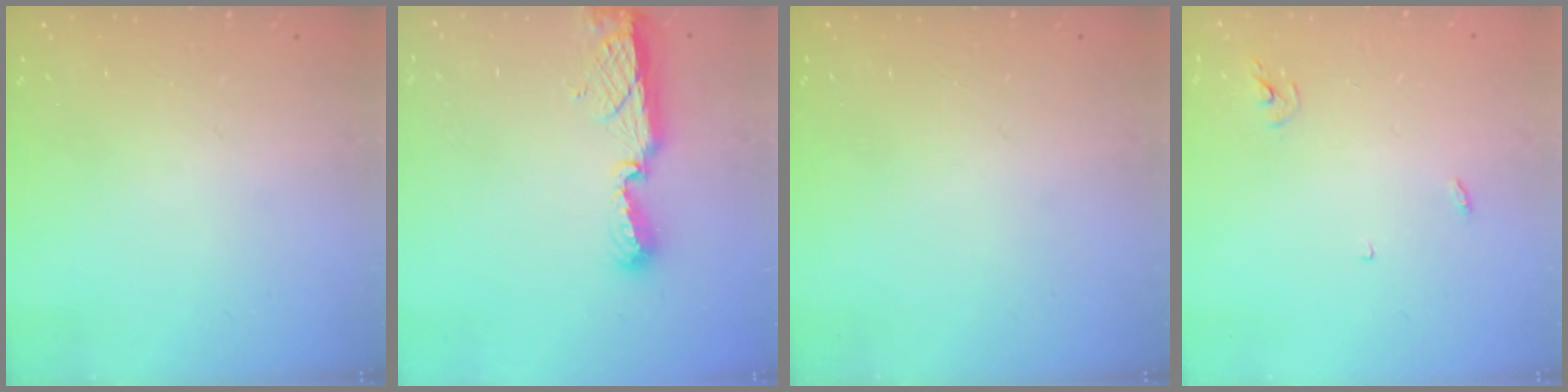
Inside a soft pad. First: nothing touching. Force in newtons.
{"total": 8.5, "press": 8.4, "slide": 0.8}
{"total": 0.0}
{"total": 3.0, "press": 3.0, "slide": 0.2}